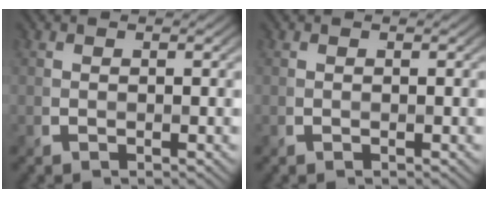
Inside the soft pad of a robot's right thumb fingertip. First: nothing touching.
{"total": 0.0}